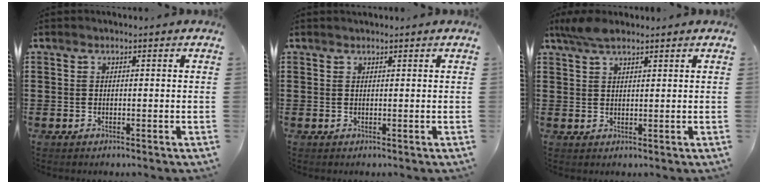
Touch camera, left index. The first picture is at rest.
{"total": 0.0}
{"total": 3.9, "force": [2.7, 1.4, 2.4], "torque": [-0.055, 0.005, 0.051]}